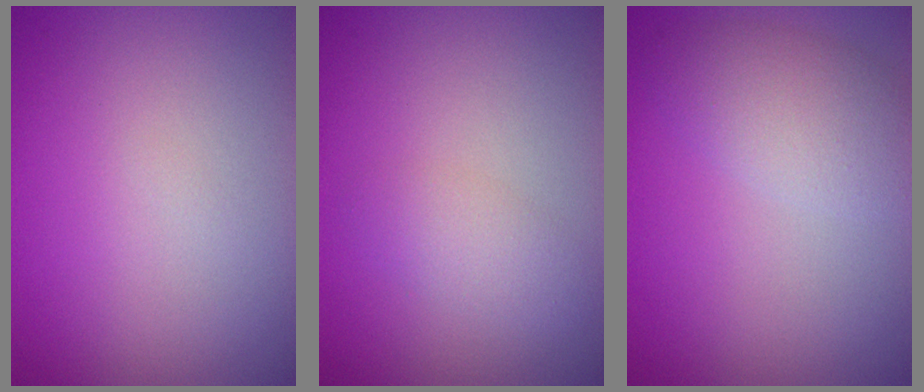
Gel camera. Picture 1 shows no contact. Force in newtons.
{"total": 1.7, "press": 1.7, "slide": 0.1}
{"total": 3.5, "press": 3.5, "slide": 0.2}